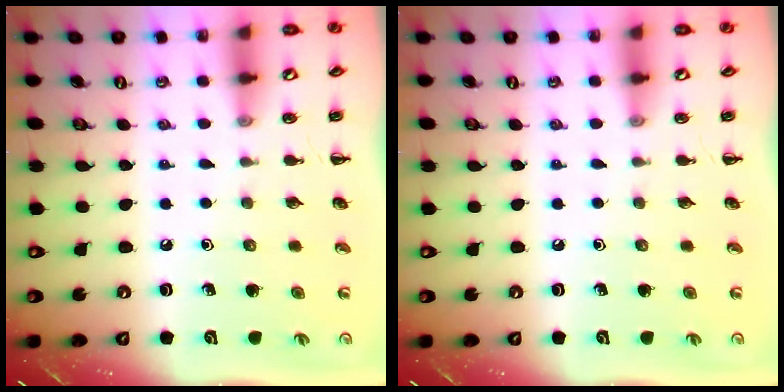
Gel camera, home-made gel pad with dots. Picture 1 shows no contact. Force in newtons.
{"total": 0.0}